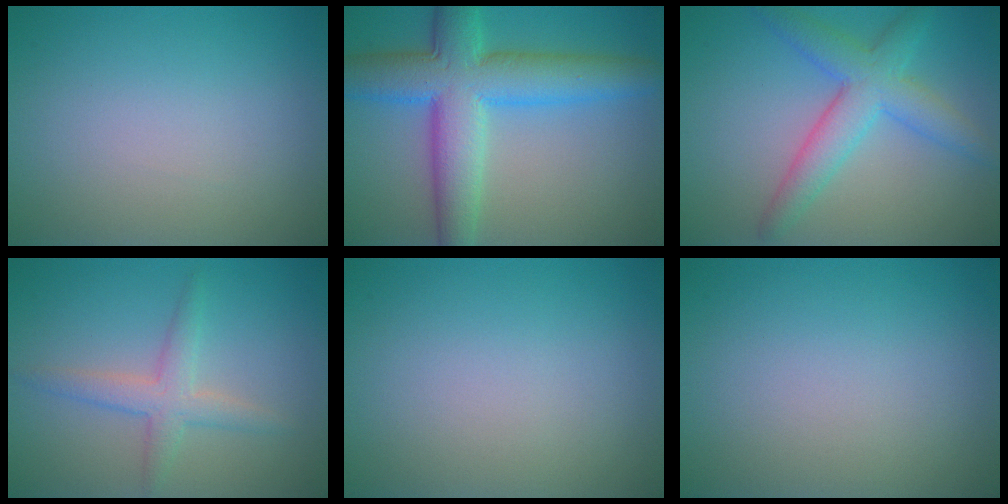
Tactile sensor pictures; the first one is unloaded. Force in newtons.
{"total": 9.1, "press": 9.1, "slide": 0.4}
{"total": 5.1, "press": 5.1, "slide": 0.1}
{"total": 2.7, "press": 2.7, "slide": 0.1}
{"total": 0.0}
{"total": 0.0}